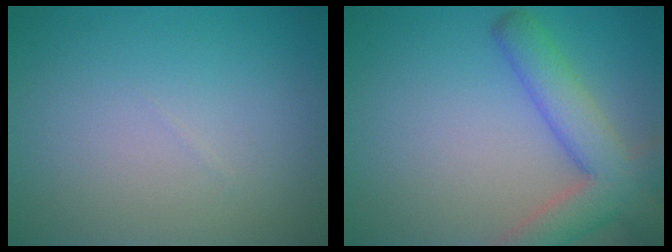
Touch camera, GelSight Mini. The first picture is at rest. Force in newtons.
{"total": 6.1, "press": 6.1, "slide": 0.4}